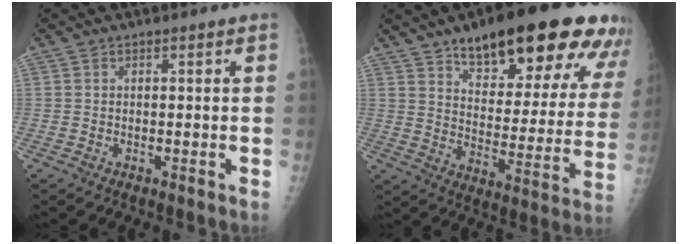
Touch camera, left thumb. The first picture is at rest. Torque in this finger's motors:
{"motor_torque": [0.52, 1.02, 1.77, -1.00, 0.16]}